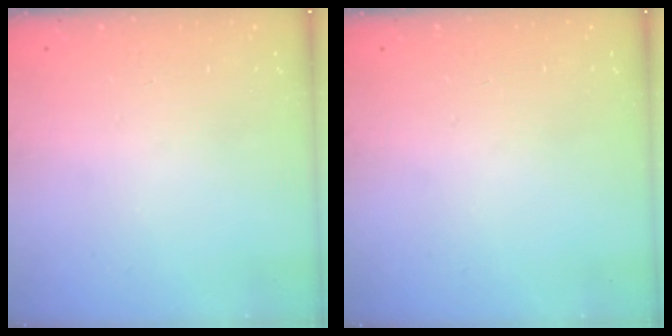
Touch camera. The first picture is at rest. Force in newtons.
{"total": 0.0}